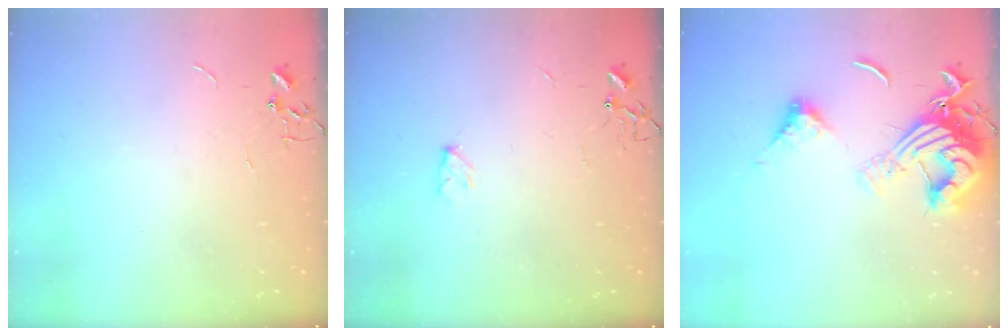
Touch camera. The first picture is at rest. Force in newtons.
{"total": 3.8, "press": 3.8, "slide": 0.7}
{"total": 17.1, "press": 17.0, "slide": 1.9}